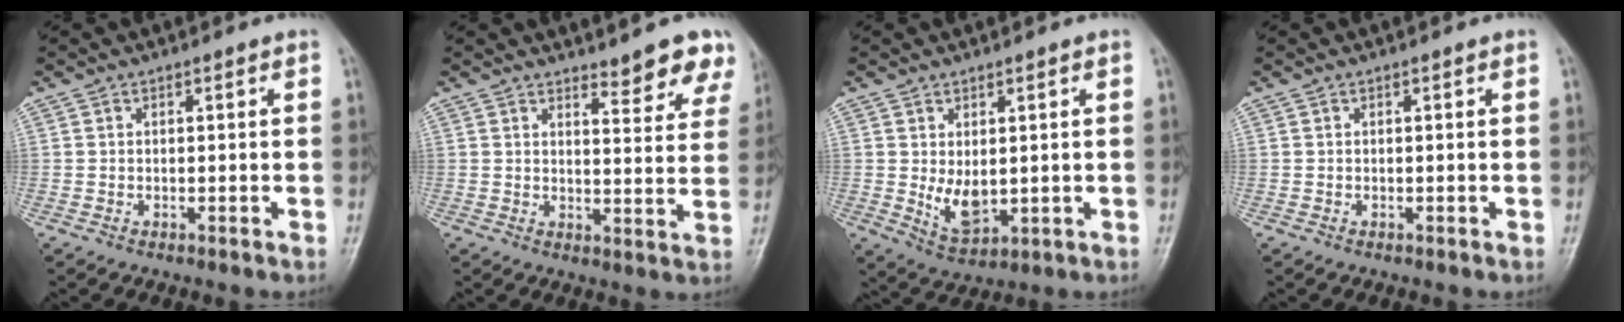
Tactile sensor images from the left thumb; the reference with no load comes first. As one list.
[{"total": 7.5, "force": [6.2, 2.1, 3.7], "torque": [-0.019, -0.044, 0.066]}, {"total": 6.3, "force": [0.2, 3.7, 5.2], "torque": [-0.080, -0.011, 0.019]}, {"total": 0.0}]